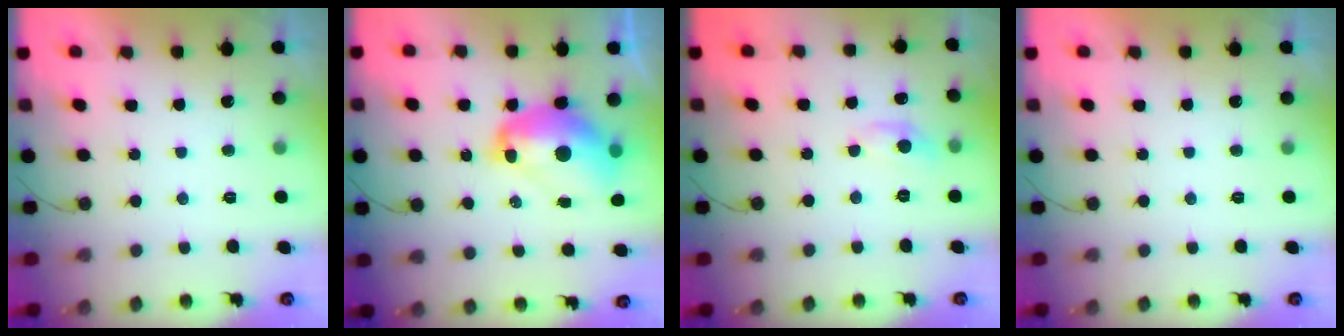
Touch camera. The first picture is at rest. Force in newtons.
{"total": 13.9, "press": 13.8, "slide": 1.7}
{"total": 6.2, "press": 6.2, "slide": 0.6}
{"total": 0.0}